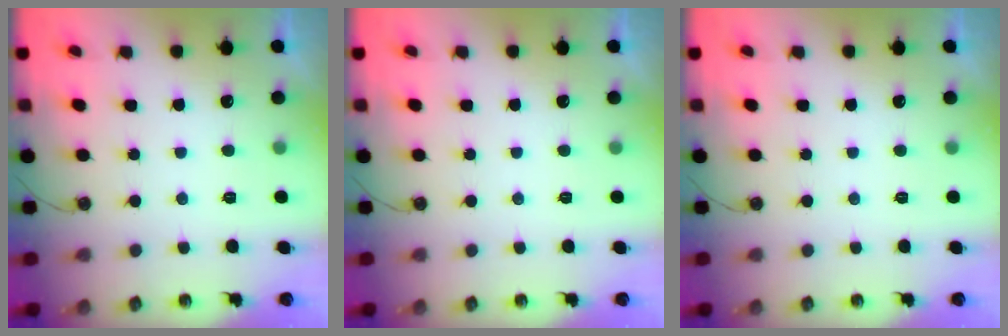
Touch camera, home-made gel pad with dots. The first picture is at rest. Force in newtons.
{"total": 0.0}
{"total": 0.0}